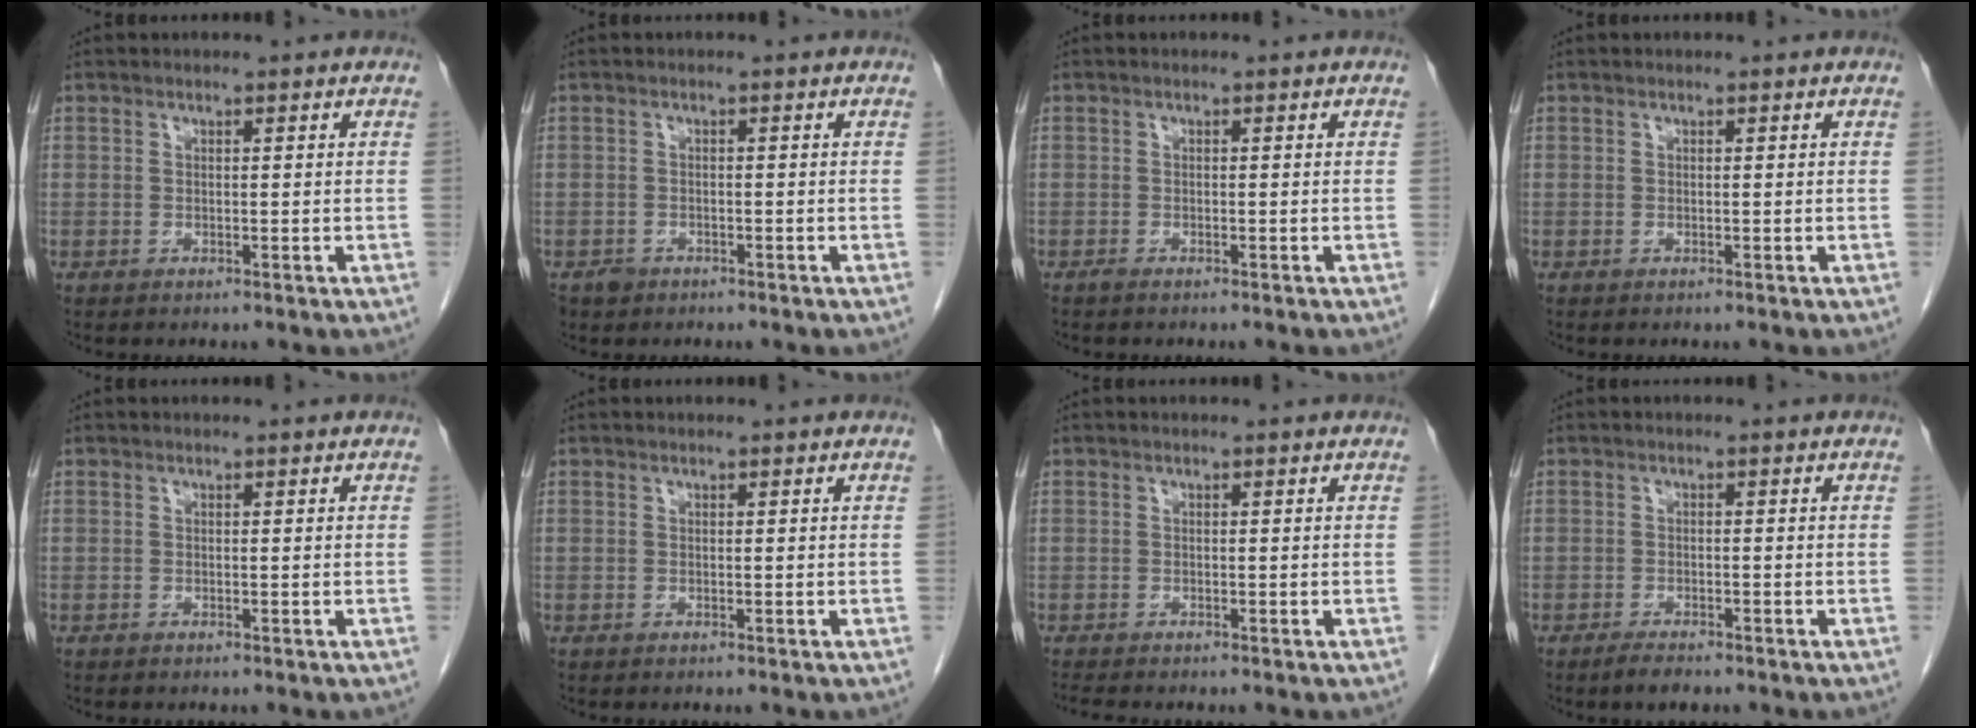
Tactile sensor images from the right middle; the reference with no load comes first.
{"total": 1.5, "force": [-1.0, 1.1, 0.1], "torque": [-0.006, 0.004, -0.014]}
{"total": 0.8, "force": [-0.7, 0.1, 0.4], "torque": [-0.014, -0.002, -0.011]}
{"total": 0.0}
{"total": 0.0}
{"total": 0.0}
{"total": 1.6, "force": [-1.5, -0.1, 0.6], "torque": [-0.017, -0.006, -0.026]}
{"total": 2.4, "force": [-1.9, 0.5, 1.3], "torque": [-0.029, -0.005, -0.030]}